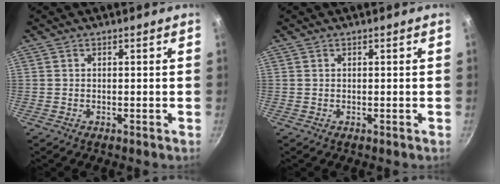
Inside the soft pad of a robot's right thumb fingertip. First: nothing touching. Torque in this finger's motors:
{"motor_torque": [0.00, 0.00, 0.06, -0.05, 0.00]}